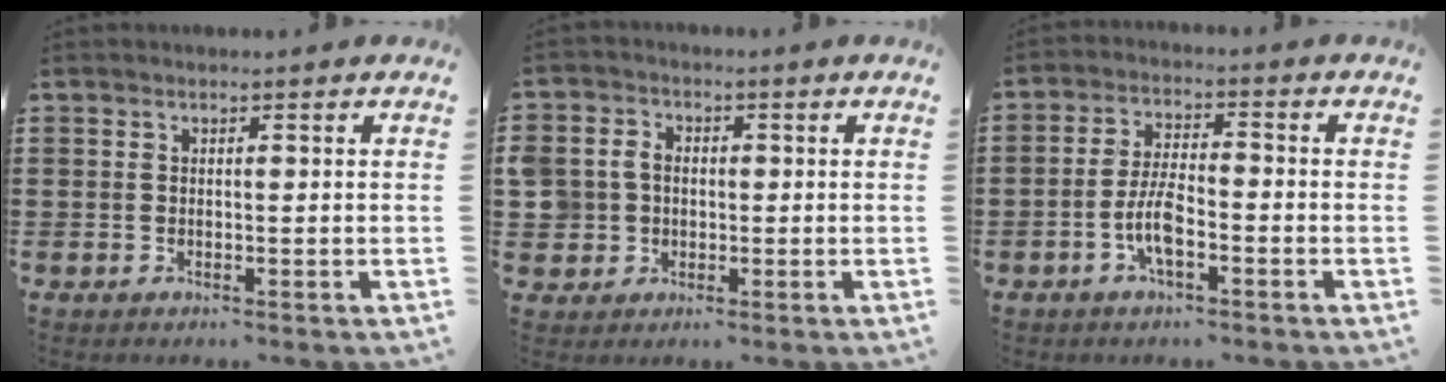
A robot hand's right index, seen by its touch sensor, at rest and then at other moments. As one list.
[{"total": 4.1, "force": [-0.2, 4.0, 1.1], "torque": [-0.051, 0.010, -0.010]}, {"total": 6.0, "force": [-2.3, 1.9, 5.2], "torque": [-0.121, -0.003, -0.051]}]